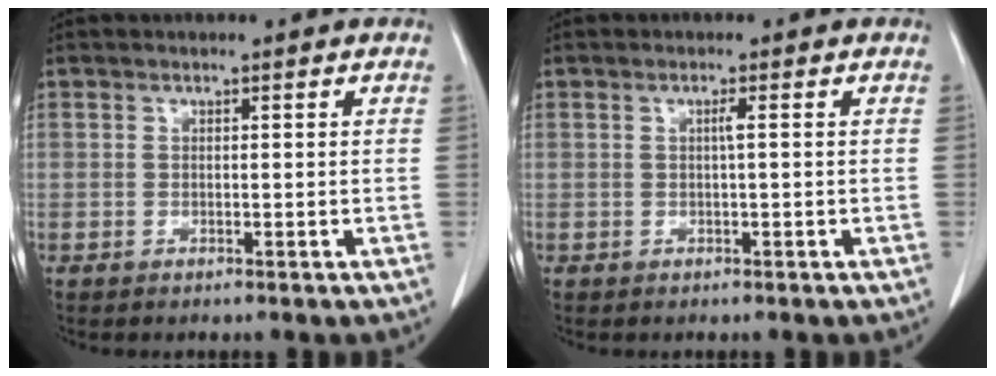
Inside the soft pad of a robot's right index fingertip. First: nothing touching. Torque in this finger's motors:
{"motor_torque": [0.13, -0.10, 0.08, 0.02]}